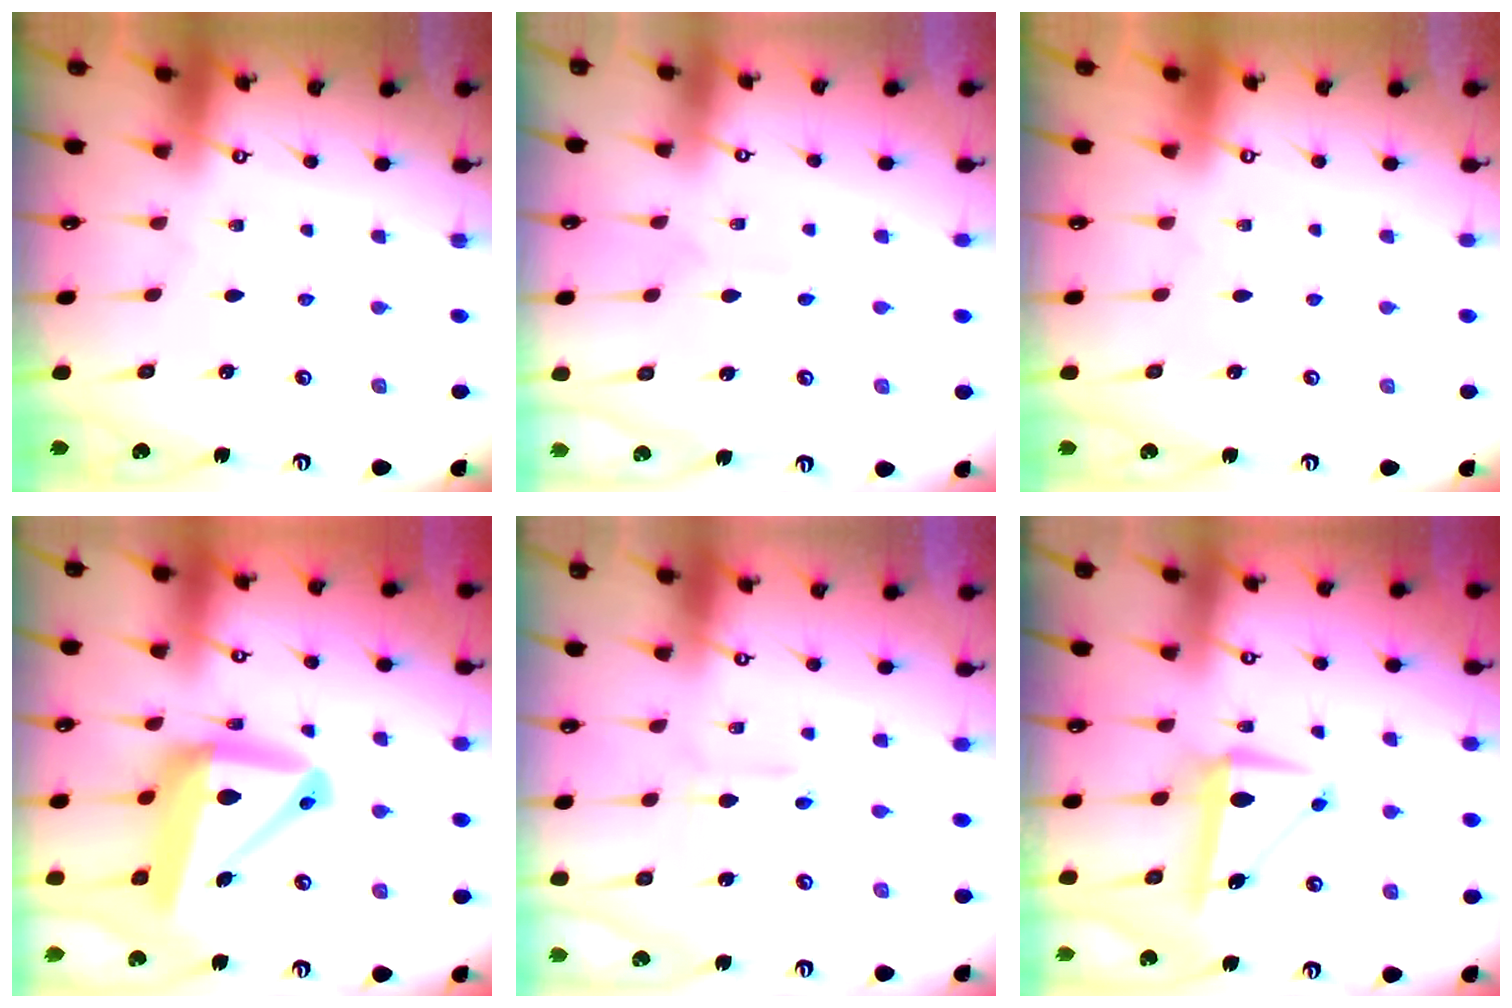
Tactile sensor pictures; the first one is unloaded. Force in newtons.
{"total": 2.8, "press": 2.7, "slide": 0.3}
{"total": 0.0}
{"total": 16.7, "press": 16.5, "slide": 2.4}
{"total": 2.1, "press": 2.1, "slide": 0.6}
{"total": 7.4, "press": 7.3, "slide": 1.3}